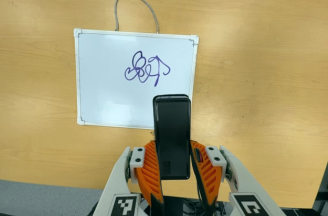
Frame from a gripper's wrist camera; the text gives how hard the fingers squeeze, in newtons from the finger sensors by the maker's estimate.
{"total": 5.2, "left": 4.0, "right": 6.3}